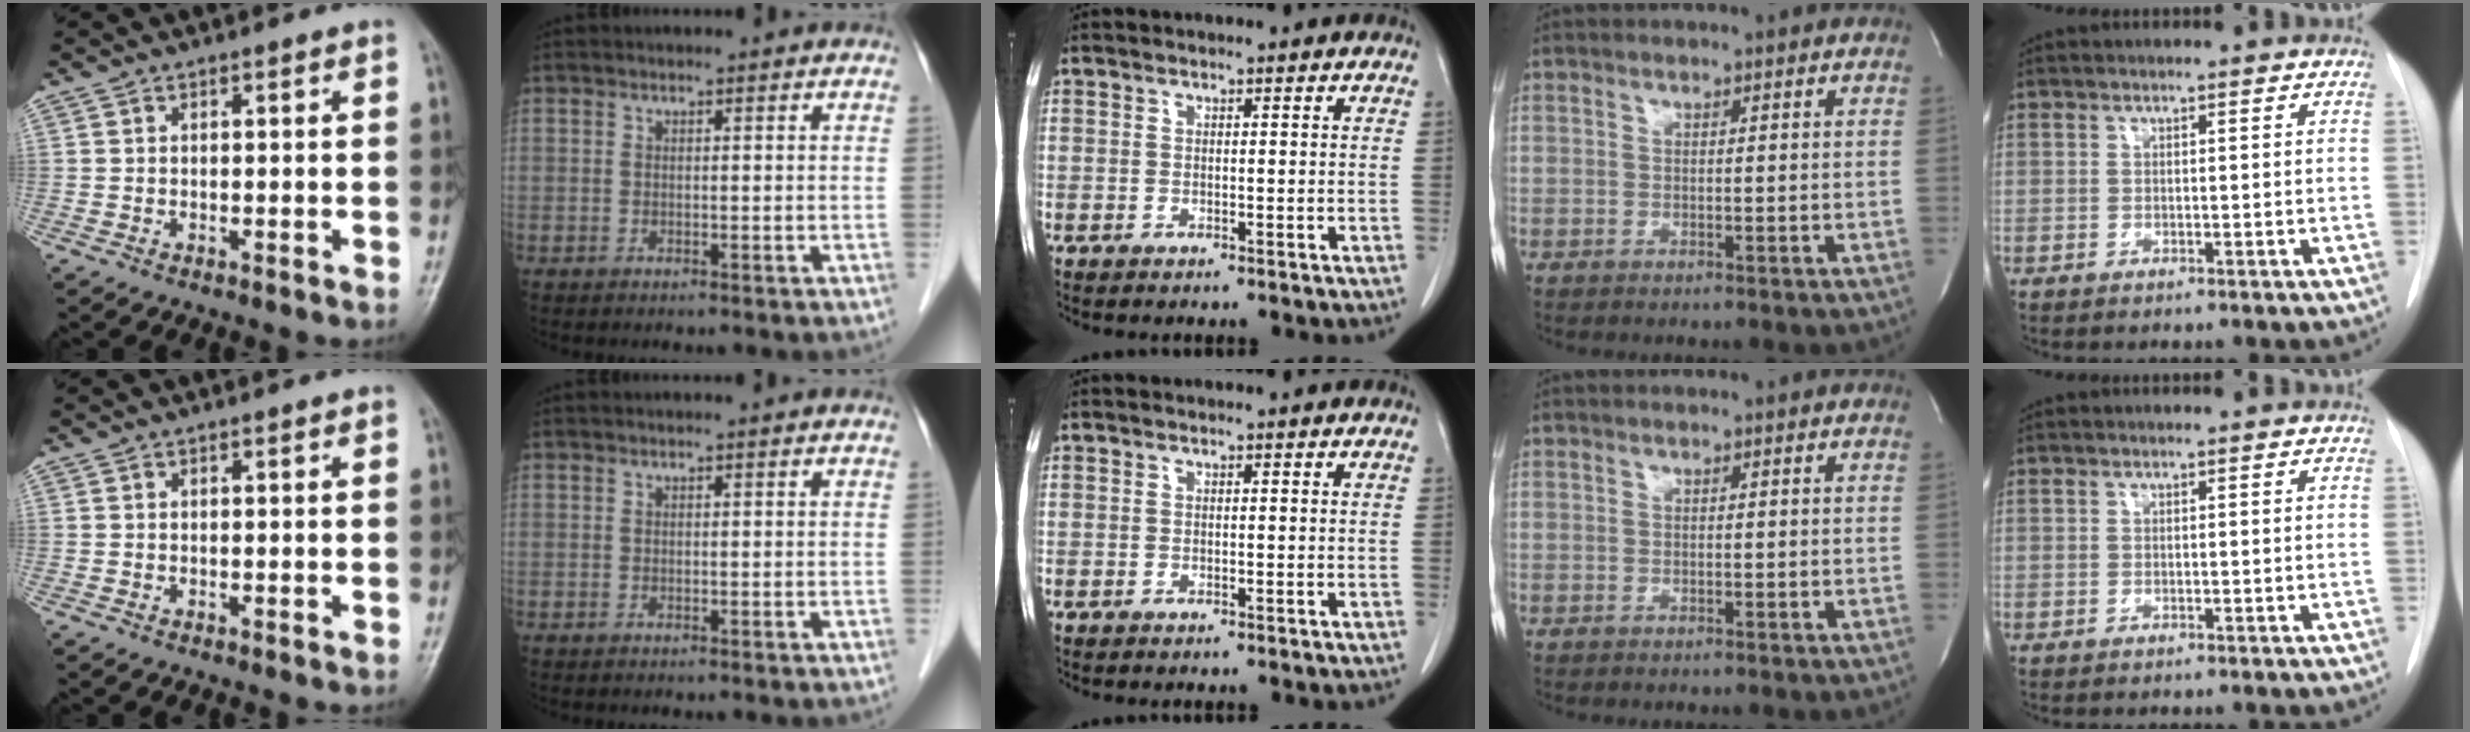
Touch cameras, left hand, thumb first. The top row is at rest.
{}